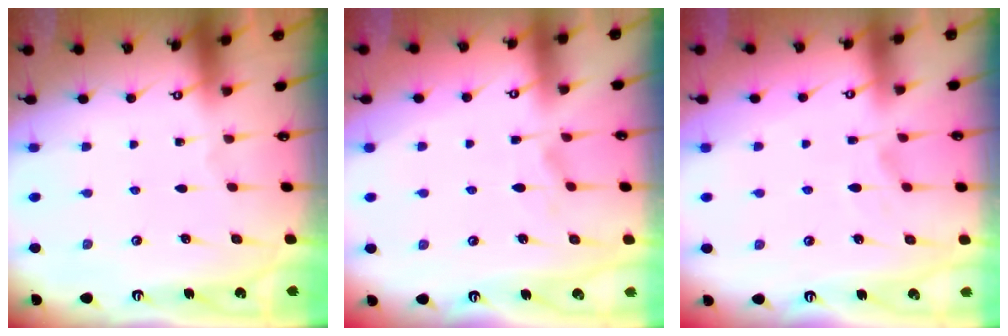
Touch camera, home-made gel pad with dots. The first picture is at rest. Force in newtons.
{"total": 2.2, "press": 2.0, "slide": 1.0}
{"total": 2.3, "press": 2.0, "slide": 1.2}